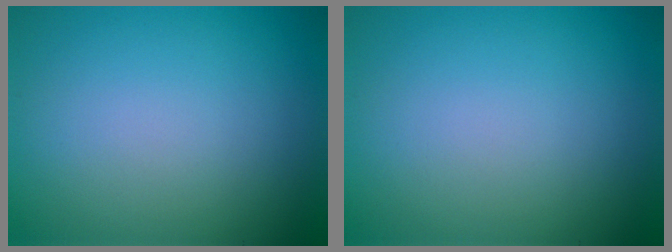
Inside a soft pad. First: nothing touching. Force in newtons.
{"total": 0.0}